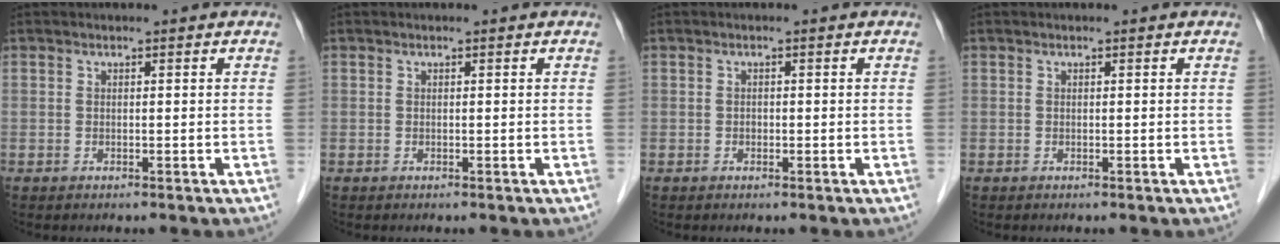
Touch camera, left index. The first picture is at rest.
{"total": 0.0}
{"total": 0.5, "force": [-0.1, 0.4, 0.3], "torque": [-0.004, 0.003, -0.004]}
{"total": 0.0}